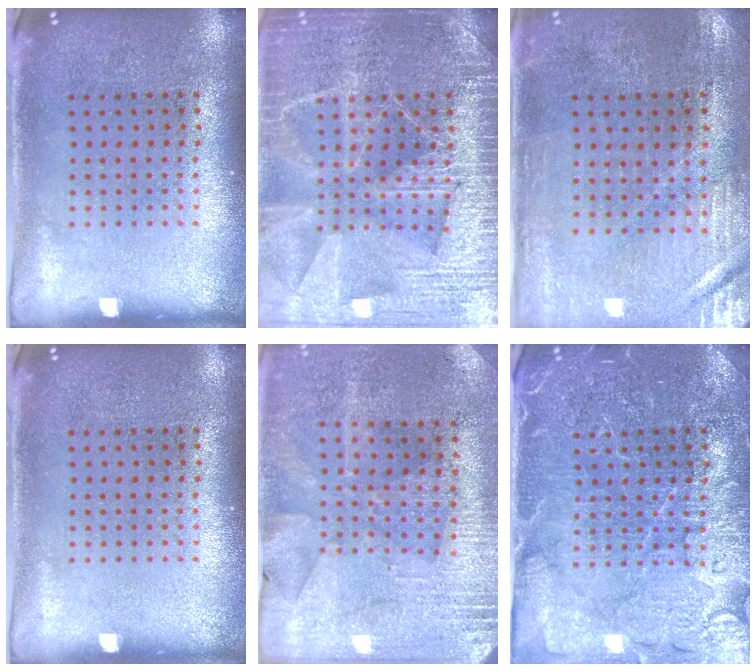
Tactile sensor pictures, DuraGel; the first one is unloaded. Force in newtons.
{"total": 6.3, "press": 6.3, "slide": 0.7}
{"total": 0.6, "press": 0.5, "slide": 0.3}
{"total": 0.0}
{"total": 2.9, "press": 2.8, "slide": 0.8}
{"total": 4.4, "press": 4.3, "slide": 1.0}